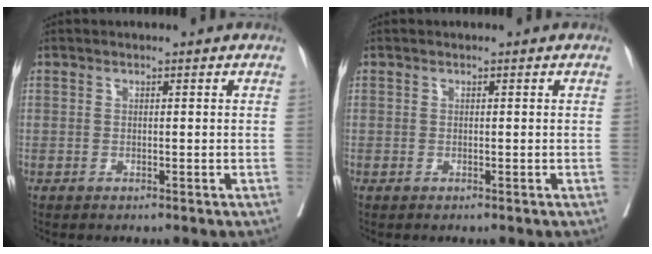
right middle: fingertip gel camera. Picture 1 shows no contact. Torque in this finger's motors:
{"motor_torque": [0.00, 0.00, 0.00, 0.00]}